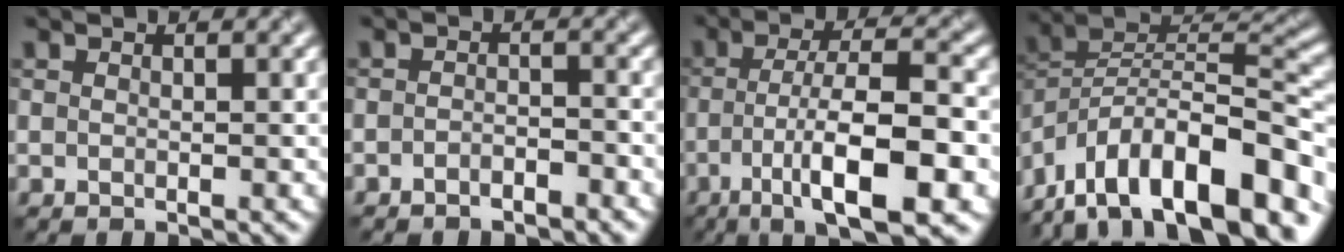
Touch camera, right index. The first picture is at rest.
{"total": 1.4, "force": [-1.3, 0.3, 0.5], "torque": [-0.009, 0.003, -0.025]}
{"total": 9.9, "force": [-3.8, 2.2, 8.9], "torque": [-0.144, 0.005, -0.064]}
{"total": 14.1, "force": [-9.0, 5.3, 9.6], "torque": [-0.172, 0.032, -0.161]}